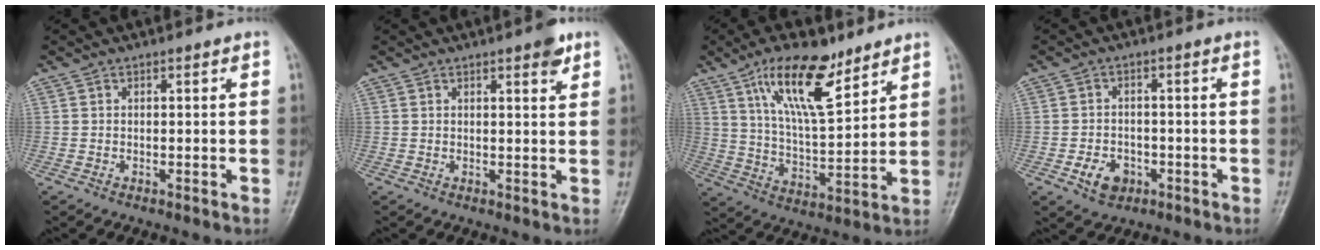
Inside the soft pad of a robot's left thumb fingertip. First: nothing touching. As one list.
[{"total": 3.1, "force": [1.9, 0.8, 2.3], "torque": [-0.024, -0.009, 0.022]}, {"total": 14.7, "force": [9.1, 5.2, 10.3], "torque": [-0.156, -0.048, 0.167]}, {"total": 5.1, "force": [-2.1, 3.9, 2.6], "torque": [-0.030, 0.011, -0.030]}]